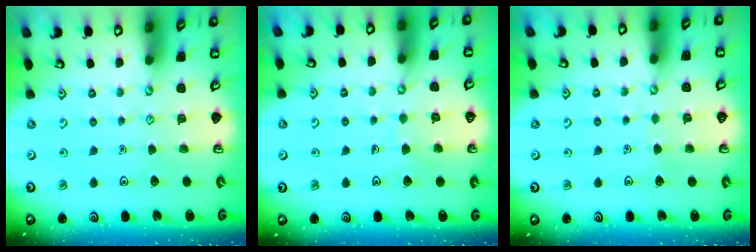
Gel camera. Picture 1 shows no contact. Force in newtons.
{"total": 4.4, "press": 4.3, "slide": 0.3}
{"total": 1.3, "press": 1.3, "slide": 0.1}